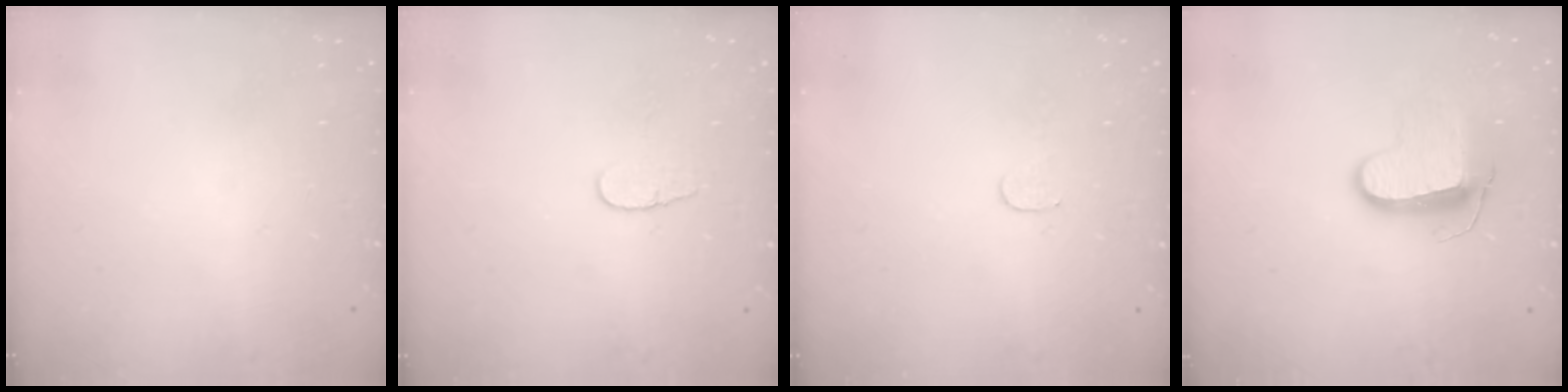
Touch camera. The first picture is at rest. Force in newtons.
{"total": 4.8, "press": 4.8, "slide": 0.4}
{"total": 2.8, "press": 2.8, "slide": 0.2}
{"total": 10.3, "press": 10.3, "slide": 0.4}